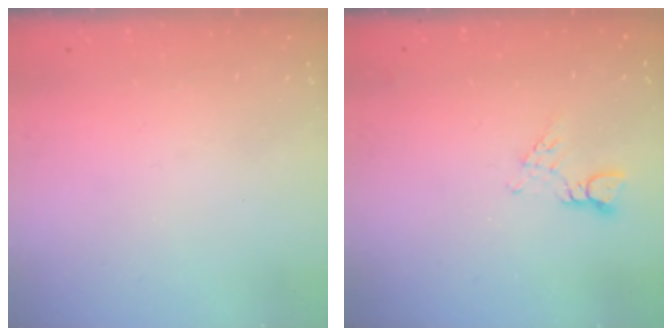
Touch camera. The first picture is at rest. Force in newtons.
{"total": 4.0, "press": 4.0, "slide": 0.5}